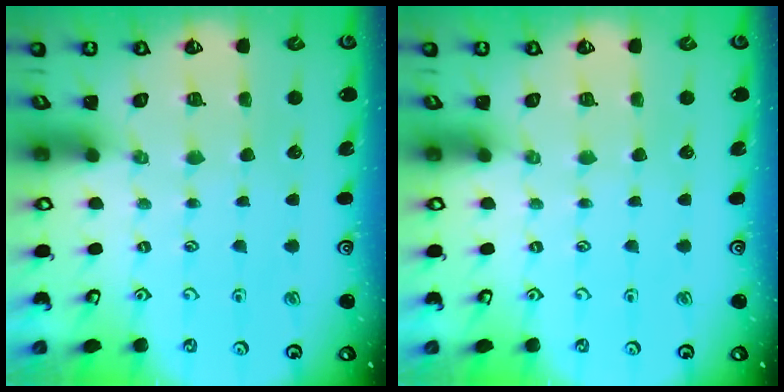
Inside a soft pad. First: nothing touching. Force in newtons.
{"total": 0.0}